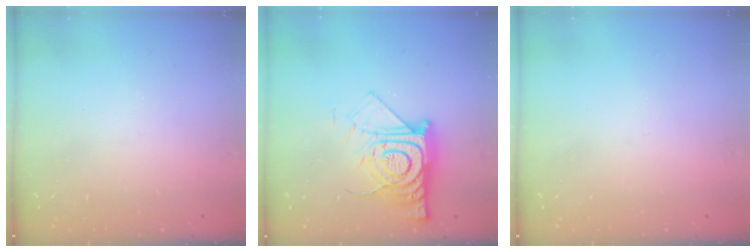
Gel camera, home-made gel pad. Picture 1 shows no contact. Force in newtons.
{"total": 15.1, "press": 15.0, "slide": 1.2}
{"total": 0.0}